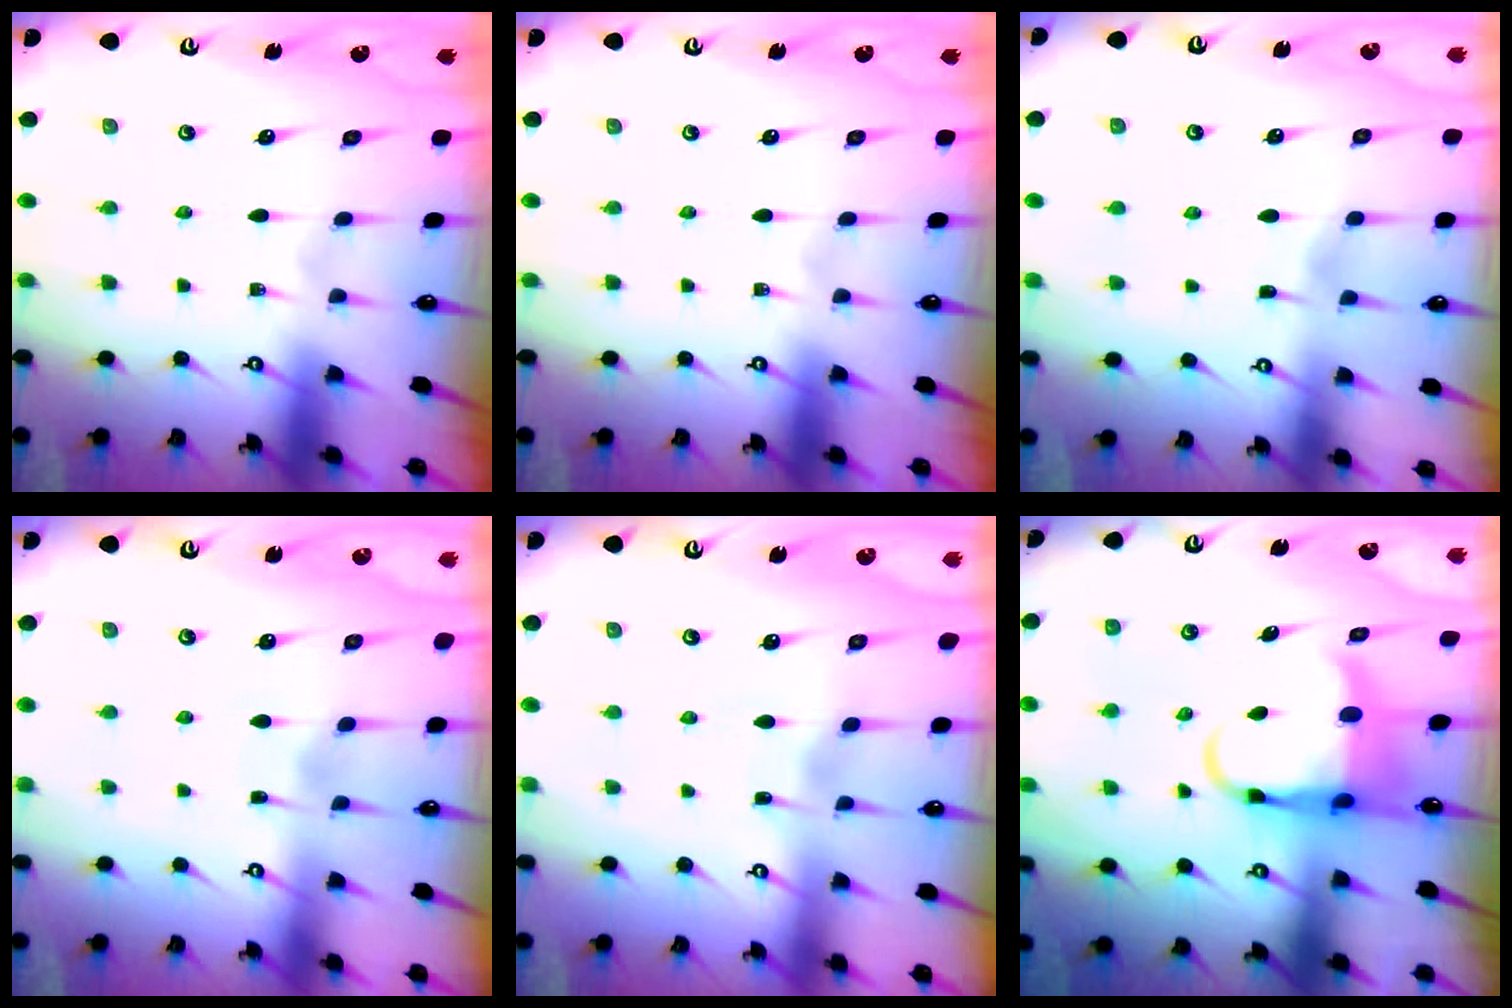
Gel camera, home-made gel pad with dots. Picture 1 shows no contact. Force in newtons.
{"total": 0.0}
{"total": 2.6, "press": 2.6, "slide": 0.3}
{"total": 2.4, "press": 2.4, "slide": 0.4}
{"total": 2.5, "press": 2.5, "slide": 0.2}
{"total": 7.6, "press": 7.5, "slide": 1.3}